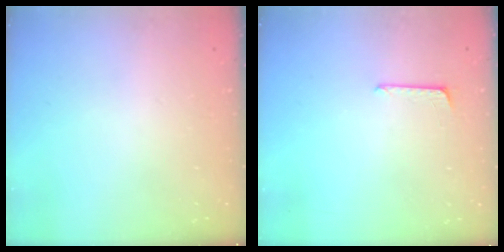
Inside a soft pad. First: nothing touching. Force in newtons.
{"total": 5.0, "press": 5.0, "slide": 0.4}